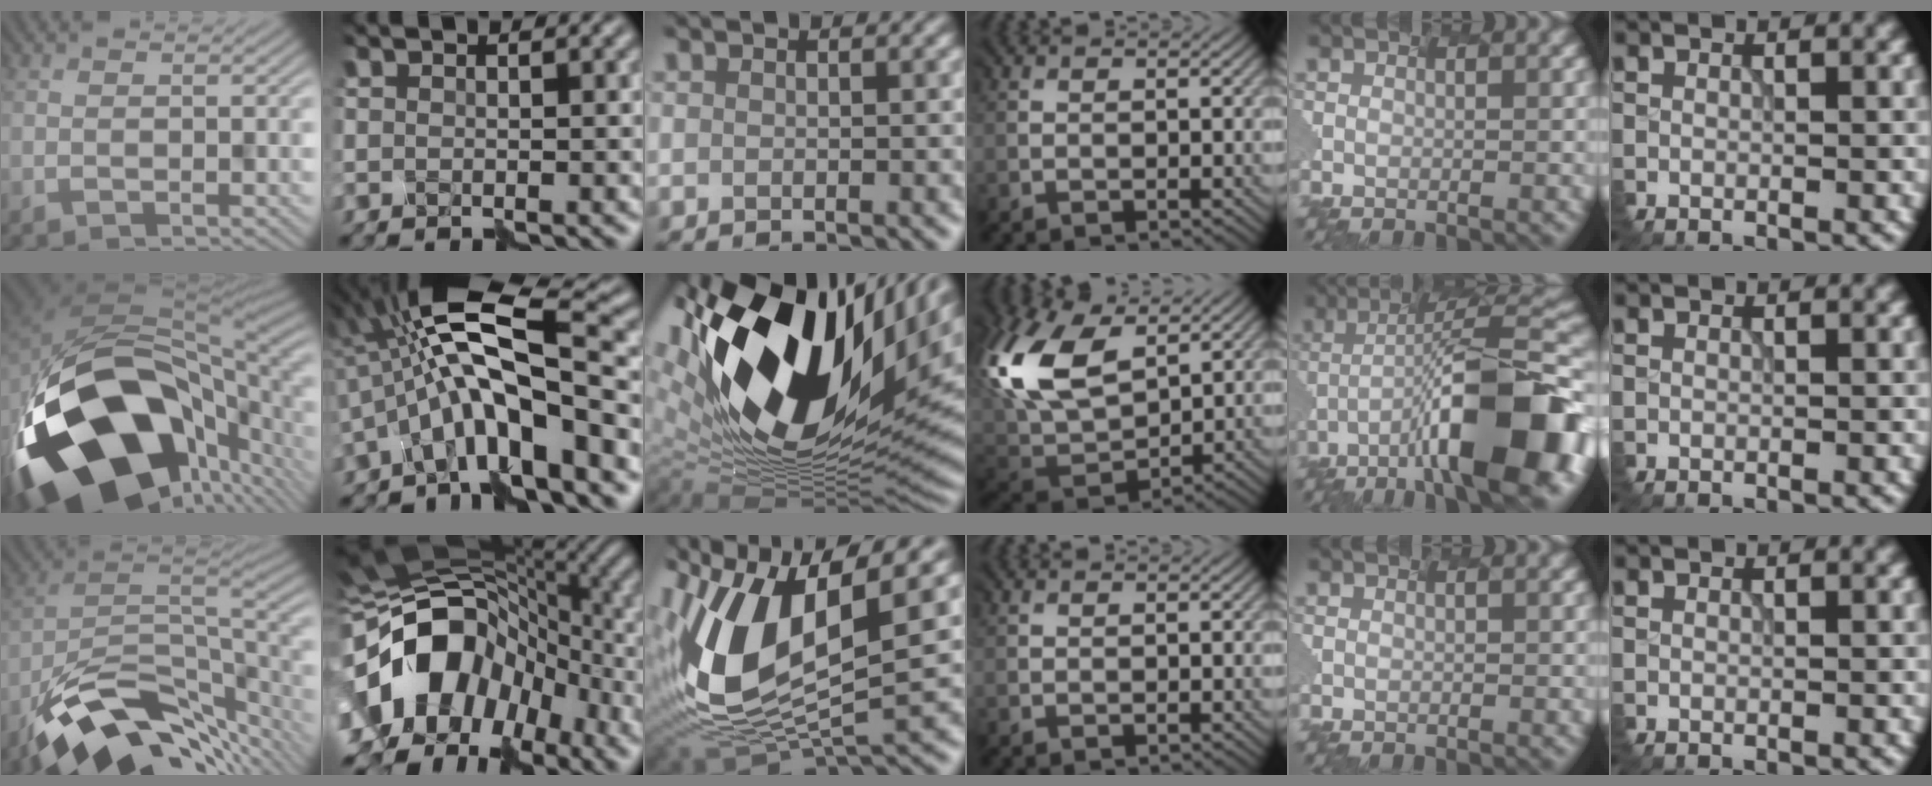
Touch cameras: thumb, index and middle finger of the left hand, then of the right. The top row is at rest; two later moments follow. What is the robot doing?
{"motion": "assemble", "object": "markers"}